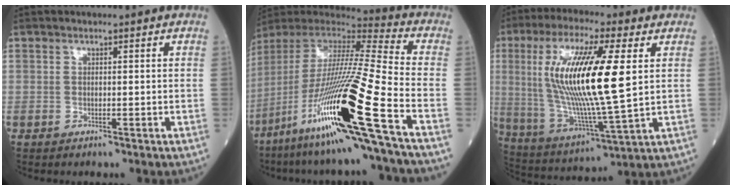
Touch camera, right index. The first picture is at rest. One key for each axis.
{"total": 26.2, "fx": -12.4, "fy": -0.9, "fz": 23.0, "tx": -0.449, "ty": -0.056, "tz": -0.237}
{"total": 19.3, "fx": 3.6, "fy": 2.2, "fz": 18.8, "tx": -0.384, "ty": -0.005, "tz": 0.064}